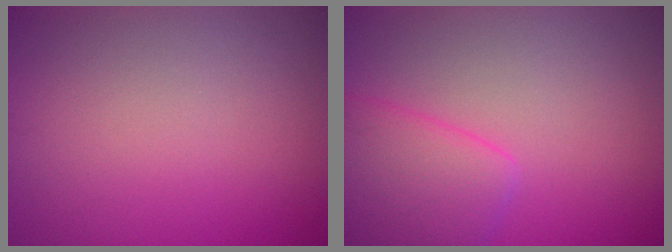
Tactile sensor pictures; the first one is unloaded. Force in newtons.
{"total": 3.9, "press": 3.9, "slide": 0.2}